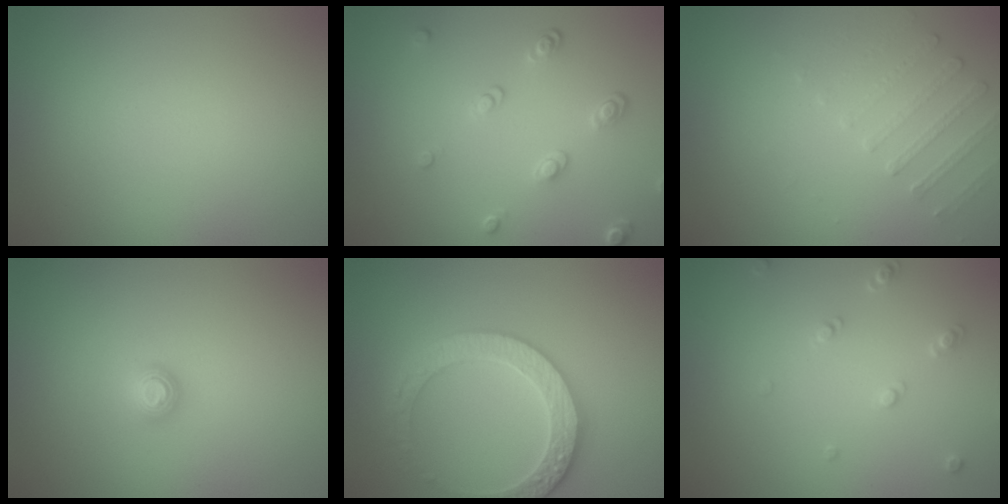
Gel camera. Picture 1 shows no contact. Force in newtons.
{"total": 2.2, "press": 1.4, "slide": 1.7}
{"total": 1.7, "press": 1.2, "slide": 1.2}
{"total": 1.2, "press": 1.1, "slide": 0.3}
{"total": 4.0, "press": 3.8, "slide": 1.1}
{"total": 1.6, "press": 1.5, "slide": 0.4}